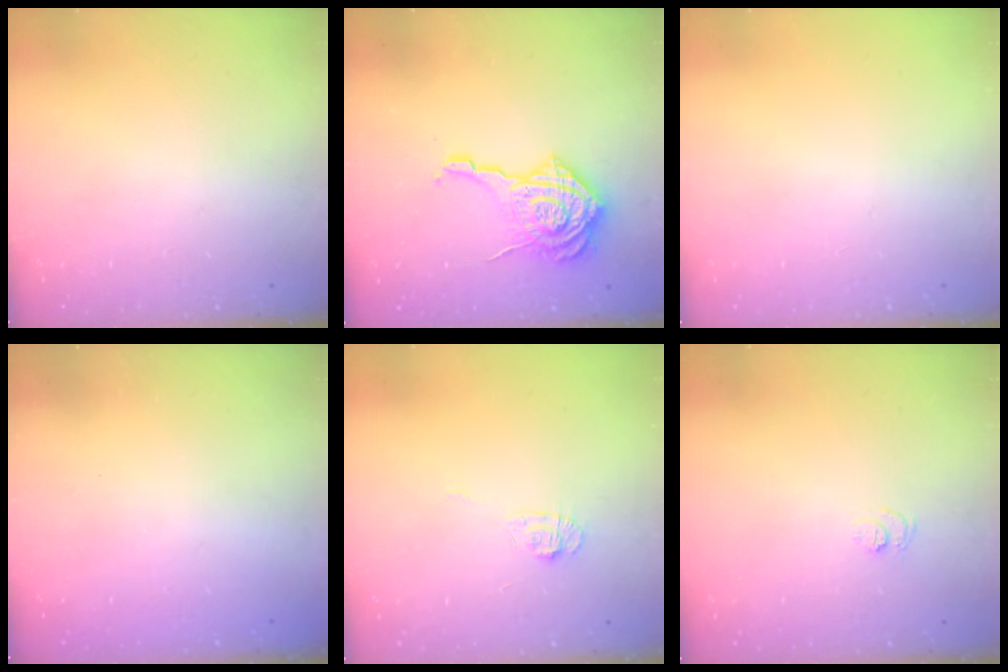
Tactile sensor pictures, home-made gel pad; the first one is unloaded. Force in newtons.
{"total": 13.9, "press": 13.8, "slide": 1.7}
{"total": 0.0}
{"total": 2.4, "press": 2.3, "slide": 0.8}
{"total": 5.6, "press": 5.6, "slide": 0.7}
{"total": 4.8, "press": 4.8, "slide": 0.4}